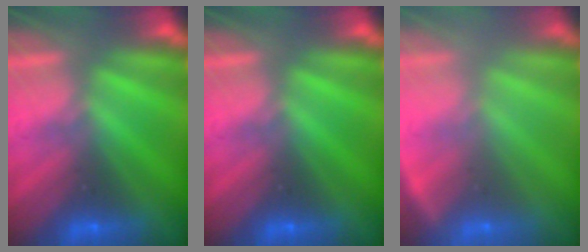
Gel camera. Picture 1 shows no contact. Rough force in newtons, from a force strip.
{"total": 0.0}
{"total": 2.4}